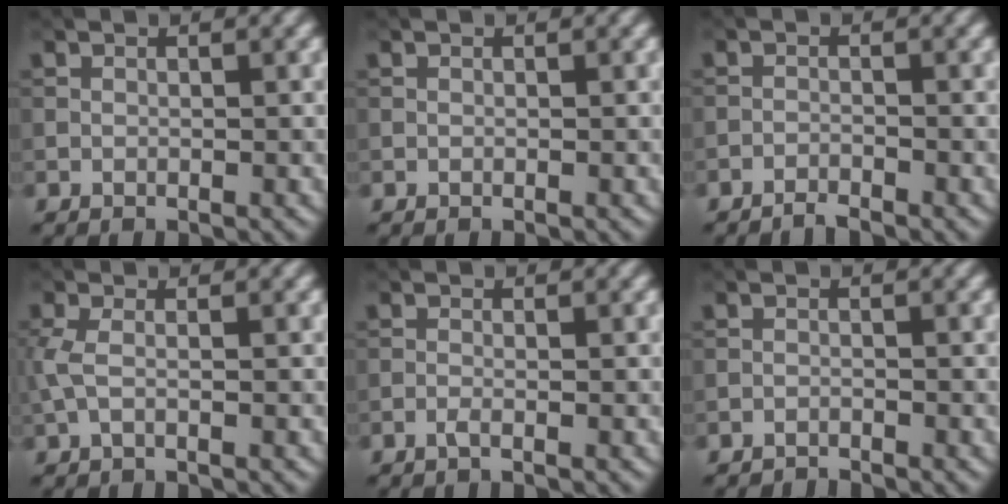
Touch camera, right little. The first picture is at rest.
{"total": 0.0}
{"total": 1.2, "force": [-1.2, 0.1, 0.4], "torque": [-0.004, 0.002, -0.026]}
{"total": 2.0, "force": [0.0, 0.7, 1.9], "torque": [-0.050, 0.003, -0.005]}
{"total": 0.8, "force": [-0.5, 0.1, 0.7], "torque": [-0.014, 0.000, -0.012]}
{"total": 1.2, "force": [-1.2, 0.1, 0.0], "torque": [0.002, -0.001, -0.026]}